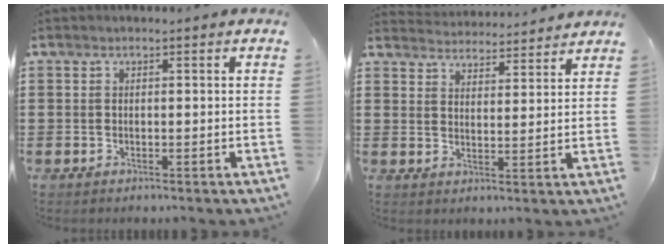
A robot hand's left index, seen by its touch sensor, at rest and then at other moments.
{"total": 4.1, "force": [4.1, 0.0, -0.2], "torque": [-0.011, -0.021, 0.074]}